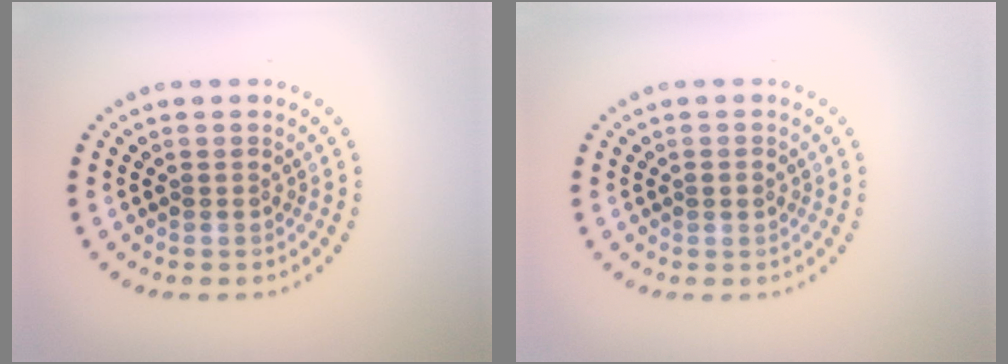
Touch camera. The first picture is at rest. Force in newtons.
{"total": 1.0, "press": 1.0, "slide": 0.0}